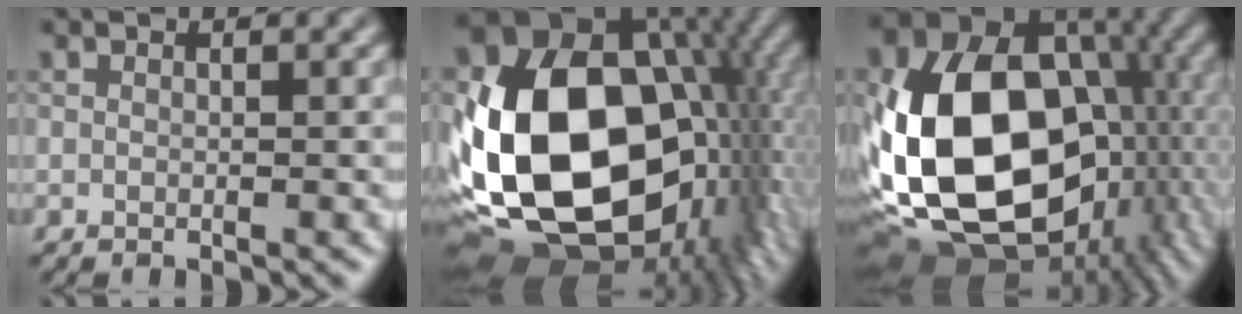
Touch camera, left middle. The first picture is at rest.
{"total": 20.7, "force": [-0.3, 15.2, 14.1], "torque": [-0.299, -0.025, 0.016]}
{"total": 20.4, "force": [-2.5, 14.5, 14.2], "torque": [-0.294, -0.025, -0.019]}